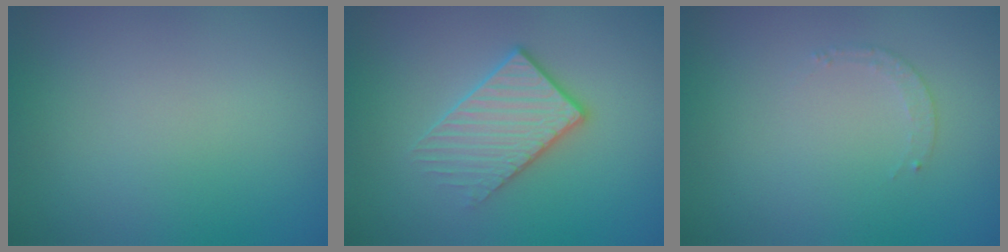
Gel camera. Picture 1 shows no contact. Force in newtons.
{"total": 2.9, "press": 2.6, "slide": 1.2}
{"total": 0.6, "press": 0.5, "slide": 0.3}